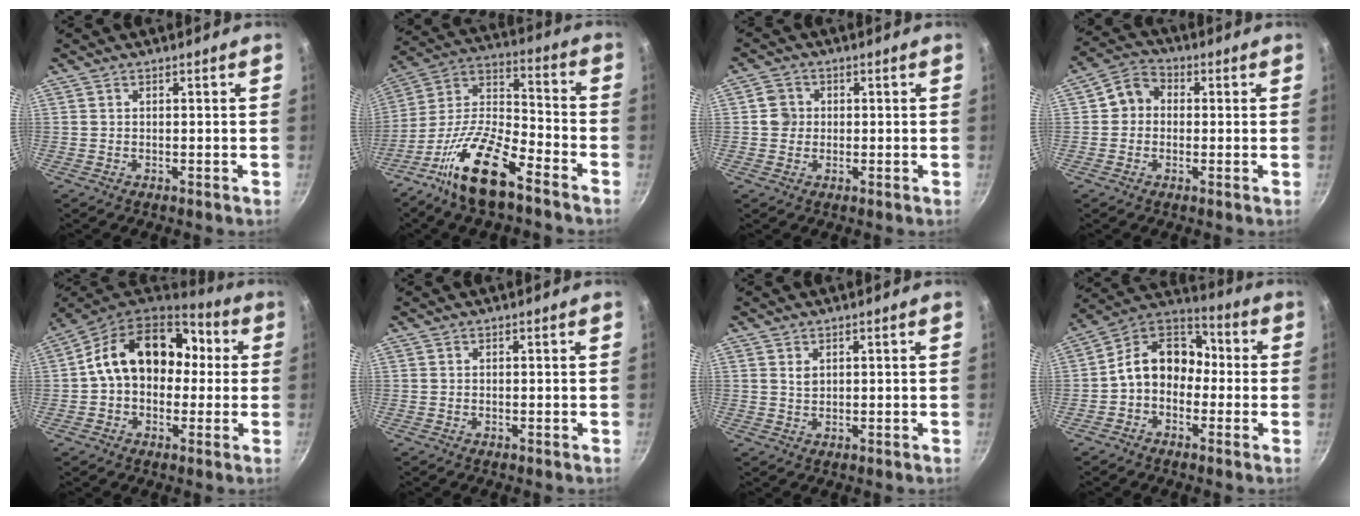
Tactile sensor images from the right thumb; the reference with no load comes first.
{"total": 17.6, "force": [-10.6, 6.2, 12.6], "torque": [-0.231, 0.074, -0.218]}
{"total": 3.7, "force": [0.3, 3.5, 1.2], "torque": [0.001, 0.007, 0.000]}
{"total": 5.9, "force": [0.2, 5.3, 2.7], "torque": [-0.019, 0.014, -0.014]}
{"total": 18.3, "force": [2.3, 13.5, 12.2], "torque": [-0.147, 0.044, 0.024]}
{"total": 0.0}
{"total": 1.8, "force": [0.9, 1.2, 1.0], "torque": [-0.017, -0.002, 0.019]}
{"total": 12.2, "force": [-1.5, 9.5, 7.5], "torque": [-0.084, 0.052, -0.055]}